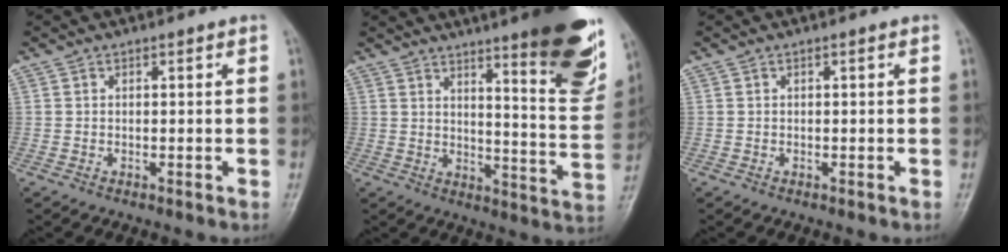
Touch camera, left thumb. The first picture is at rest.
{"total": 19.9, "force": [12.1, 3.6, 15.3], "torque": [-0.169, -0.077, 0.164]}
{"total": 0.0}